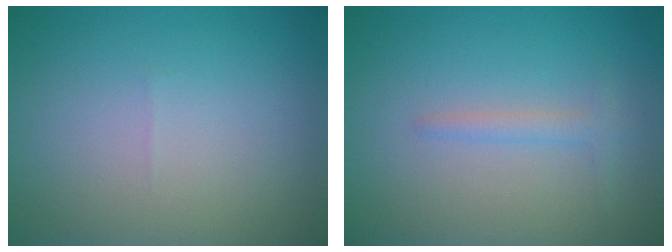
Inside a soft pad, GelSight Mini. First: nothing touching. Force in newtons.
{"total": 1.3, "press": 1.3, "slide": 0.1}